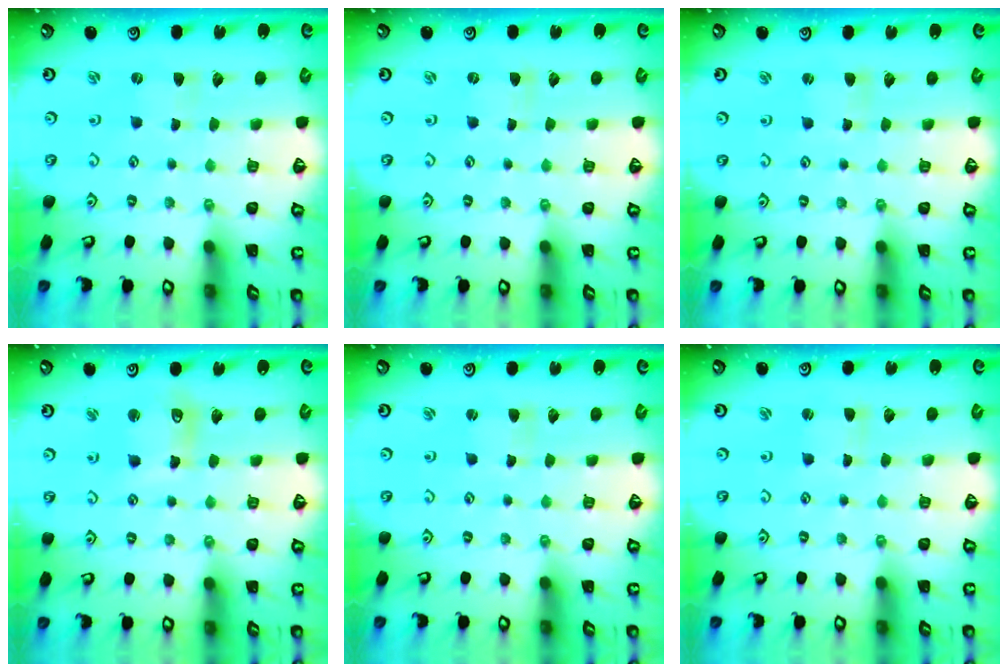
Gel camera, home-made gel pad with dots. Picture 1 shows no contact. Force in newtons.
{"total": 0.0}
{"total": 1.5, "press": 1.4, "slide": 0.3}
{"total": 8.9, "press": 8.8, "slide": 1.7}
{"total": 1.5, "press": 1.4, "slide": 0.3}
{"total": 0.8, "press": 0.8, "slide": 0.2}